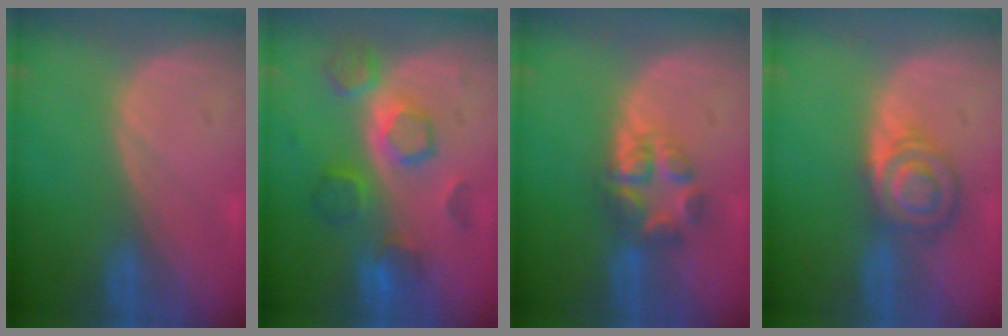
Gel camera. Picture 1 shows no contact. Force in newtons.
{"total": 8.2, "press": 7.8, "slide": 2.5}
{"total": 5.8, "press": 5.6, "slide": 1.6}
{"total": 6.0, "press": 6.0, "slide": 0.2}